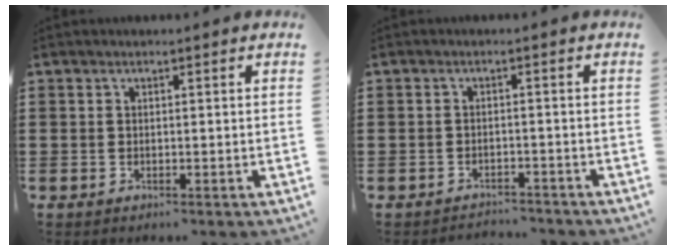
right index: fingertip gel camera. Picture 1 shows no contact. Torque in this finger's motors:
{"motor_torque": [-1.21, 0.93, -1.05, -0.21]}